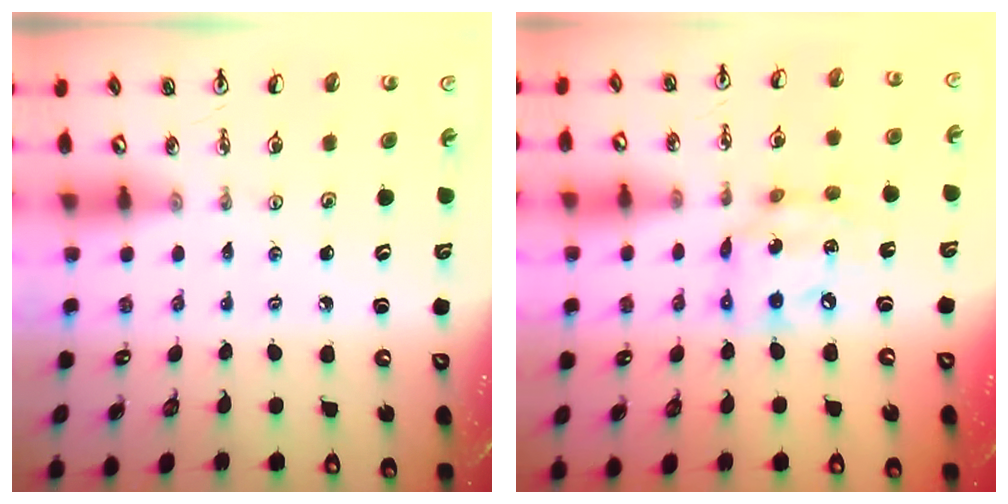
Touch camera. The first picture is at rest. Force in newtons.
{"total": 12.7, "press": 12.6, "slide": 1.6}